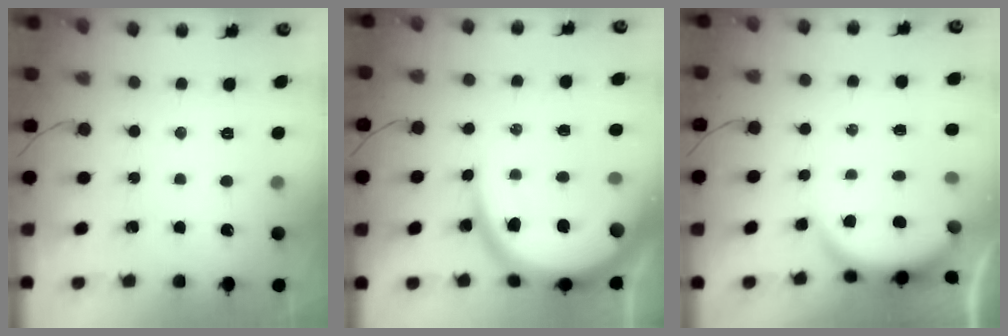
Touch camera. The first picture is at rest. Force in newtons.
{"total": 16.2, "press": 16.1, "slide": 1.7}
{"total": 3.6, "press": 3.6, "slide": 0.6}